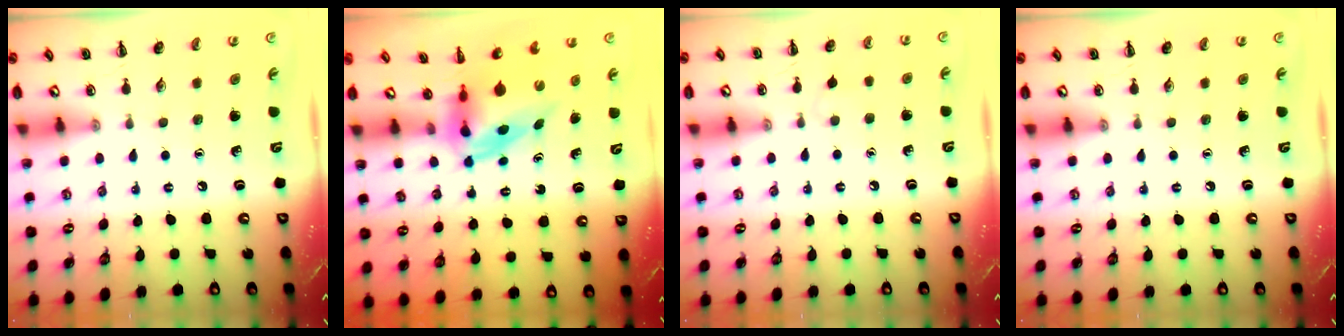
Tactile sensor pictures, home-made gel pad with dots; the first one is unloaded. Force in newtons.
{"total": 3.7, "press": 3.6, "slide": 0.9}
{"total": 2.8, "press": 2.5, "slide": 1.1}
{"total": 0.0}